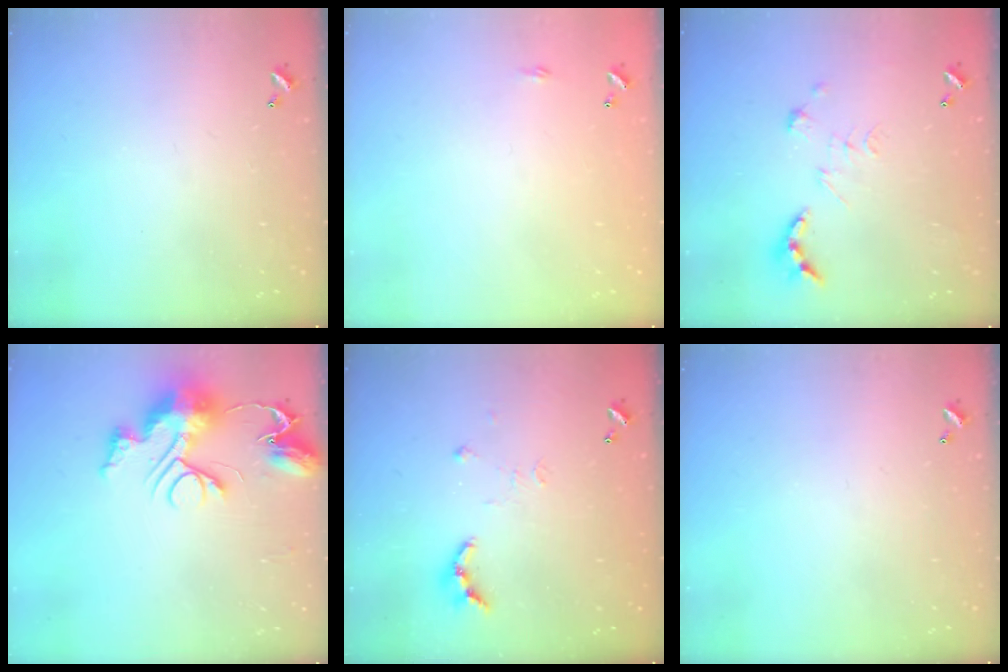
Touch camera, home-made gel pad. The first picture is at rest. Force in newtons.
{"total": 2.2, "press": 2.1, "slide": 0.4}
{"total": 2.7, "press": 2.2, "slide": 1.5}
{"total": 12.5, "press": 12.4, "slide": 1.2}
{"total": 7.7, "press": 7.6, "slide": 0.6}
{"total": 0.0}